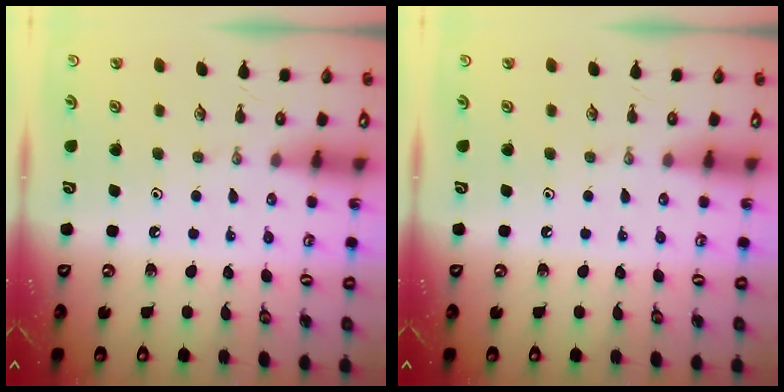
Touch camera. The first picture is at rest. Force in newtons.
{"total": 0.0}